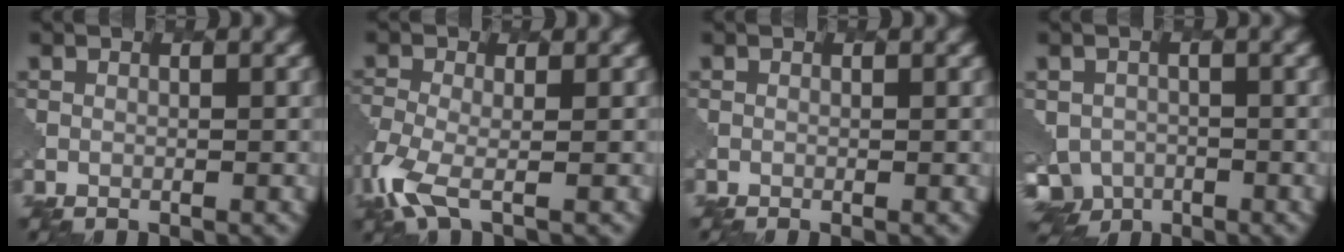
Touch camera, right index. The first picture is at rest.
{"total": 4.2, "force": [-2.1, 1.6, 3.2], "torque": [-0.089, -0.013, -0.051]}
{"total": 0.6, "force": [0.0, 0.4, 0.5], "torque": [0.001, -0.002, 0.000]}
{"total": 7.1, "force": [-3.6, 5.4, 2.9], "torque": [-0.056, -0.031, -0.039]}